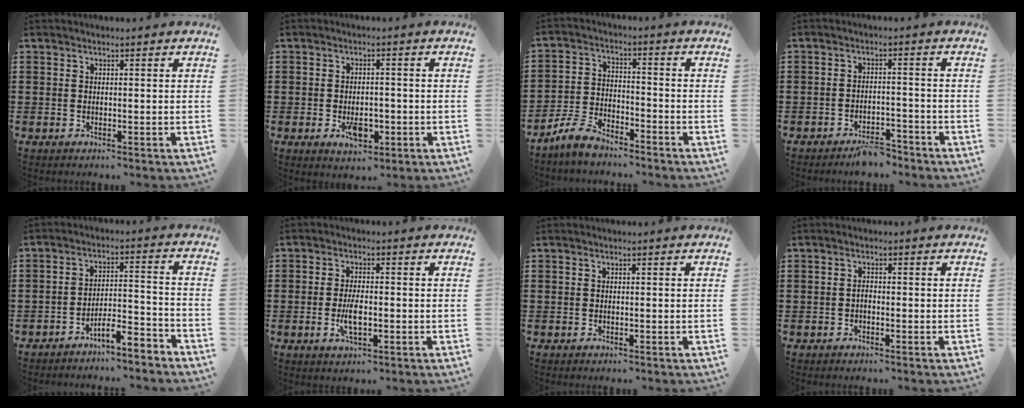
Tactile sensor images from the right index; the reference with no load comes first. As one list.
[{"total": 4.3, "force": [-1.4, 2.3, 3.3], "torque": [-0.057, -0.004, -0.026]}, {"total": 5.8, "force": [-5.3, 1.3, 2.0], "torque": [-0.055, 0.002, -0.105]}, {"total": 3.4, "force": [-3.2, 0.7, 1.0], "torque": [-0.016, 0.010, -0.063]}, {"total": 5.7, "force": [-5.1, 0.5, 2.5], "torque": [-0.044, 0.002, -0.100]}, {"total": 4.4, "force": [-0.9, 1.4, 4.0], "torque": [-0.084, -0.006, -0.018]}, {"total": 0.0}, {"total": 1.0, "force": [-0.4, 0.5, 0.8], "torque": [-0.017, -0.002, -0.007]}]